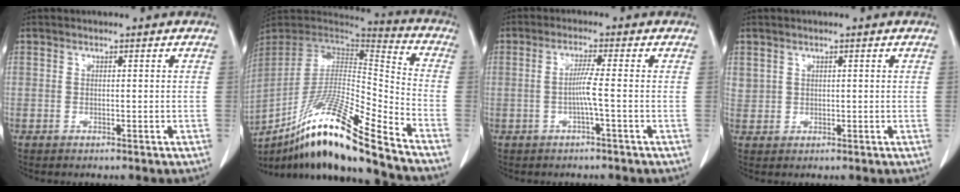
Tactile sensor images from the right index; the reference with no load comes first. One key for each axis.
{"total": 19.6, "fx": -14.1, "fy": 0.3, "fz": 13.7, "tx": -0.268, "ty": -0.018, "tz": -0.260}
{"total": 3.1, "fx": -0.7, "fy": -0.7, "fz": 2.9, "tx": -0.055, "ty": 0.001, "tz": -0.014}
{"total": 1.7, "fx": 0.9, "fy": 1.4, "fz": 0.2, "tx": 0.005, "ty": 0.009, "tz": 0.017}